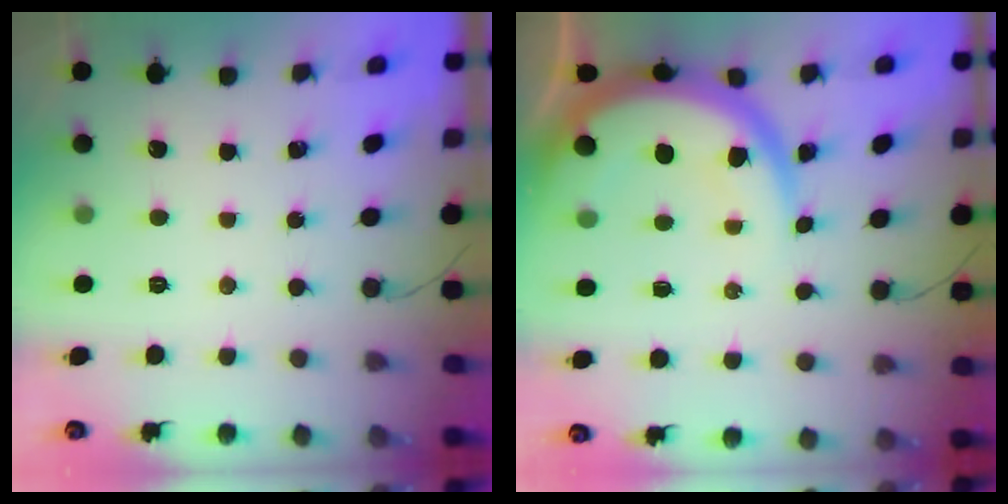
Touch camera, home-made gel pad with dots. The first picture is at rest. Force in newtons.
{"total": 13.1, "press": 13.1, "slide": 1.0}